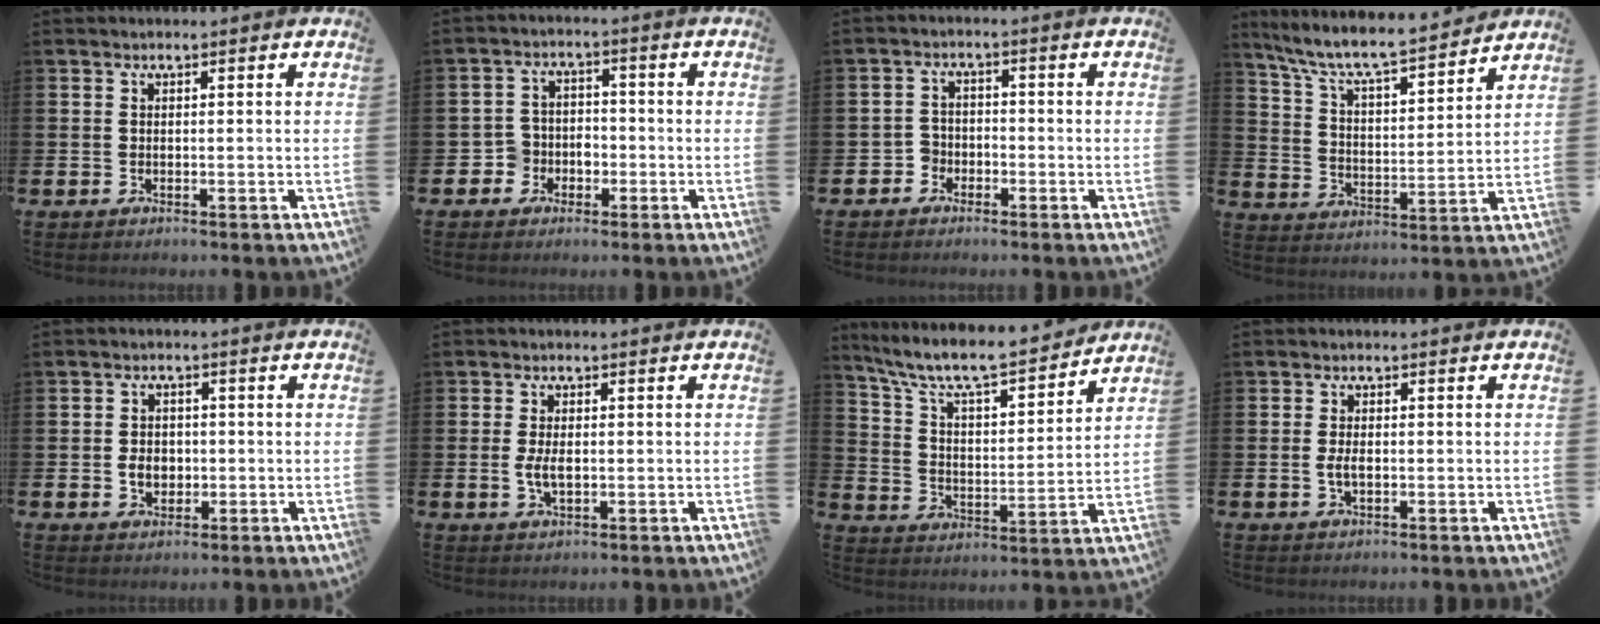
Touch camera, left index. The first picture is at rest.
{"total": 3.9, "force": [-1.9, 3.4, 0.3], "torque": [-0.021, 0.008, -0.043]}
{"total": 2.7, "force": [-2.0, 1.7, 0.0], "torque": [-0.010, 0.005, -0.047]}
{"total": 8.4, "force": [7.8, 0.8, 3.0], "torque": [-0.097, -0.056, 0.133]}
{"total": 3.2, "force": [-0.4, 2.5, 2.0], "torque": [-0.020, -0.003, -0.016]}
{"total": 3.1, "force": [-0.2, 1.6, 2.6], "torque": [-0.044, 0.003, -0.005]}
{"total": 9.1, "force": [8.3, 1.6, 3.5], "torque": [-0.103, -0.058, 0.140]}
{"total": 2.2, "force": [-0.2, 1.1, 1.9], "torque": [-0.029, 0.001, -0.007]}